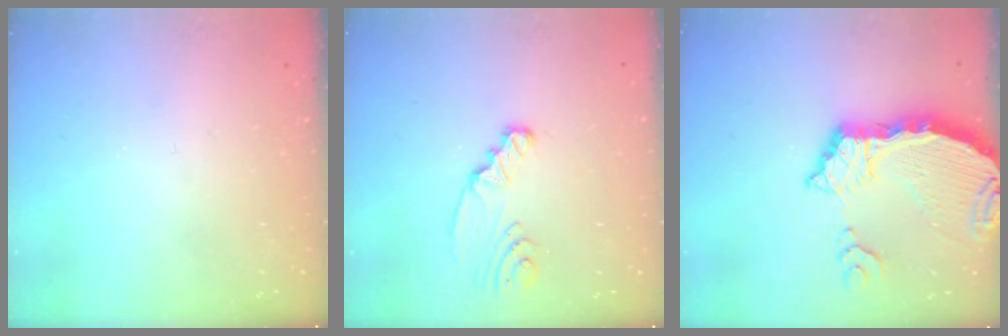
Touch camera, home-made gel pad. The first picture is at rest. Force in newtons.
{"total": 3.0, "press": 3.0, "slide": 0.4}
{"total": 9.8, "press": 9.7, "slide": 1.1}